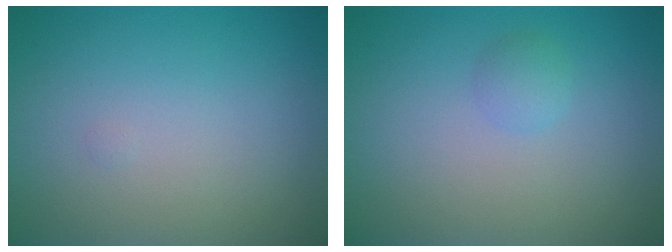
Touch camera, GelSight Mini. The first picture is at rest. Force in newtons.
{"total": 1.1, "press": 1.1, "slide": 0.0}